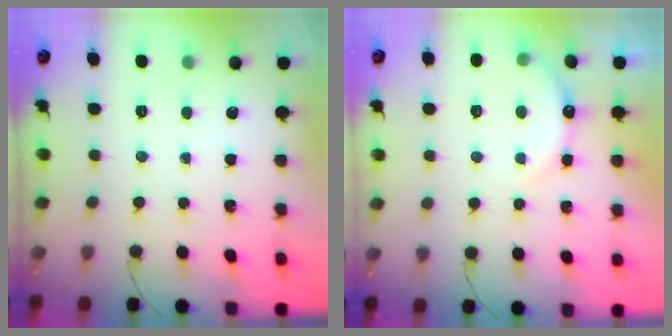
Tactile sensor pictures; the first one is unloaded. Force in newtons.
{"total": 6.4, "press": 6.2, "slide": 1.4}